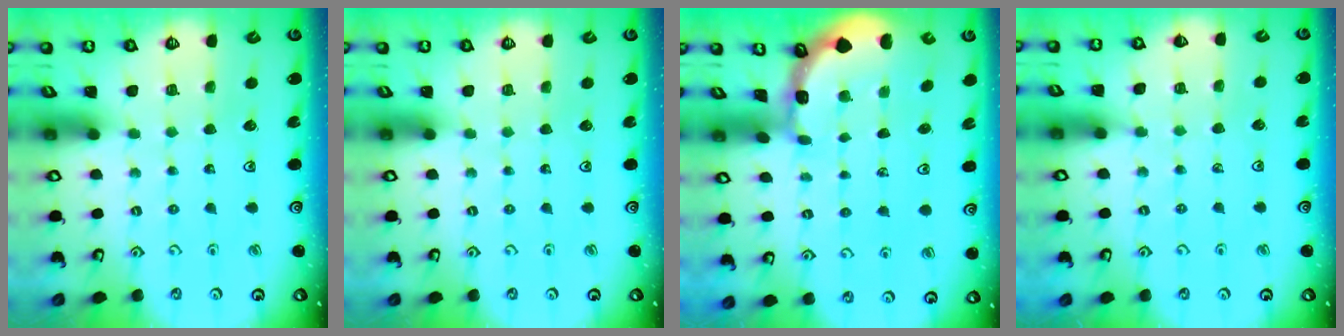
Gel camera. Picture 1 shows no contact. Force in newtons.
{"total": 0.0}
{"total": 2.7, "press": 2.7, "slide": 0.3}
{"total": 5.7, "press": 5.5, "slide": 1.3}